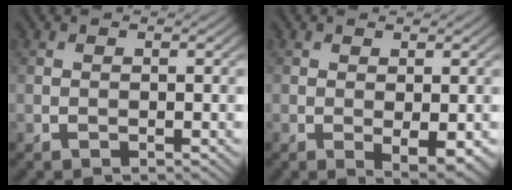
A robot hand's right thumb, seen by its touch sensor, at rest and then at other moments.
{"total": 2.7, "force": [-0.4, 1.0, 2.5], "torque": [-0.042, -0.008, -0.001]}